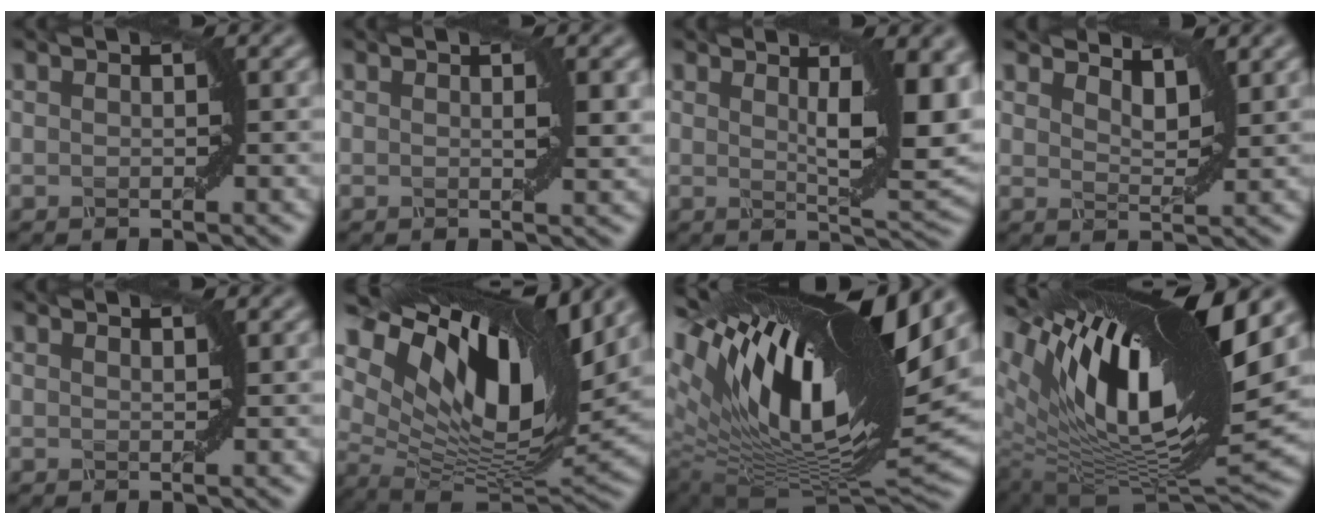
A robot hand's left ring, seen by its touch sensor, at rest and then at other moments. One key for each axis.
{"total": 1.6, "fx": 0.4, "fy": 0.4, "fz": 1.5, "tx": -0.015, "ty": 0.002, "tz": 0.008}
{"total": 8.9, "fx": 2.5, "fy": 2.7, "fz": 8.2, "tx": -0.090, "ty": 0.004, "tz": 0.036}
{"total": 2.7, "fx": 2.5, "fy": 0.5, "fz": 0.8, "tx": -0.024, "ty": -0.003, "tz": 0.036}
{"total": 0.9, "fx": 0.8, "fy": 0.2, "fz": 0.1, "tx": 0.003, "ty": -0.003, "tz": 0.008}
{"total": 14.6, "fx": 6.9, "fy": 6.8, "fz": 10.9, "tx": -0.196, "ty": 0.013, "tz": 0.126}
{"total": 18.1, "fx": 7.3, "fy": 6.2, "fz": 15.4, "tx": -0.283, "ty": 0.026, "tz": 0.128}
{"total": 16.6, "fx": 7.4, "fy": 5.6, "fz": 13.8, "tx": -0.252, "ty": 0.013, "tz": 0.138}